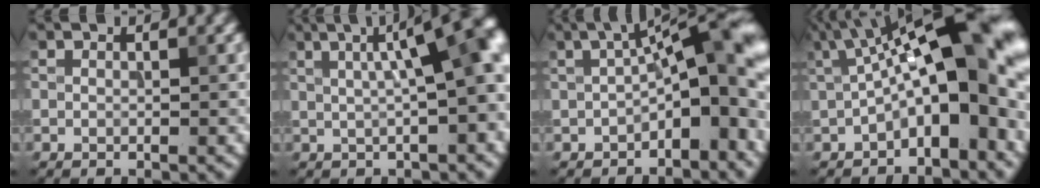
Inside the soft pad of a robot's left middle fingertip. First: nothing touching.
{"total": 9.5, "force": [2.0, 2.5, 9.0], "torque": [-0.097, 0.029, 0.029]}
{"total": 9.8, "force": [-0.6, 3.6, 9.1], "torque": [-0.118, 0.024, -0.022]}
{"total": 13.2, "force": [0.8, 4.7, 12.3], "torque": [-0.163, 0.033, 0.004]}